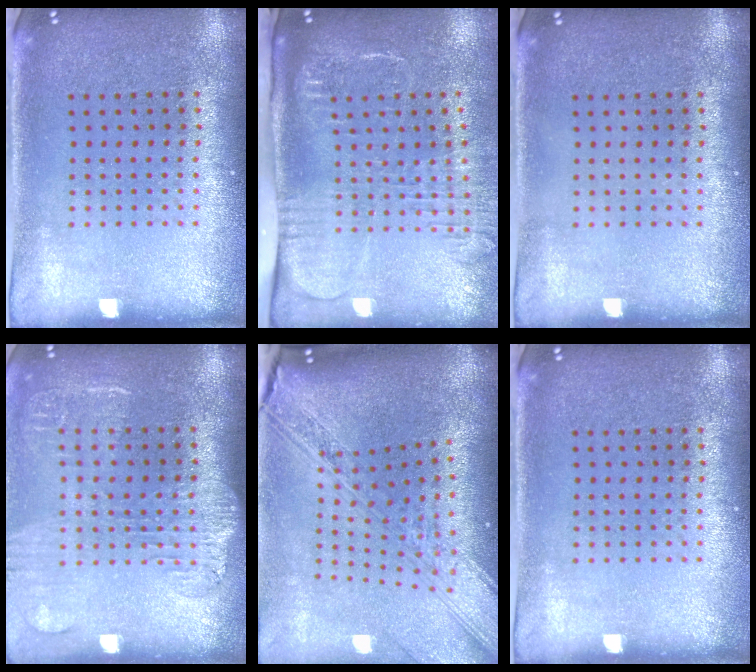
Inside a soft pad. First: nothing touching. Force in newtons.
{"total": 2.7, "press": 2.0, "slide": 1.7}
{"total": 0.0}
{"total": 1.8, "press": 1.5, "slide": 0.9}
{"total": 3.8, "press": 2.8, "slide": 2.6}
{"total": 0.0}